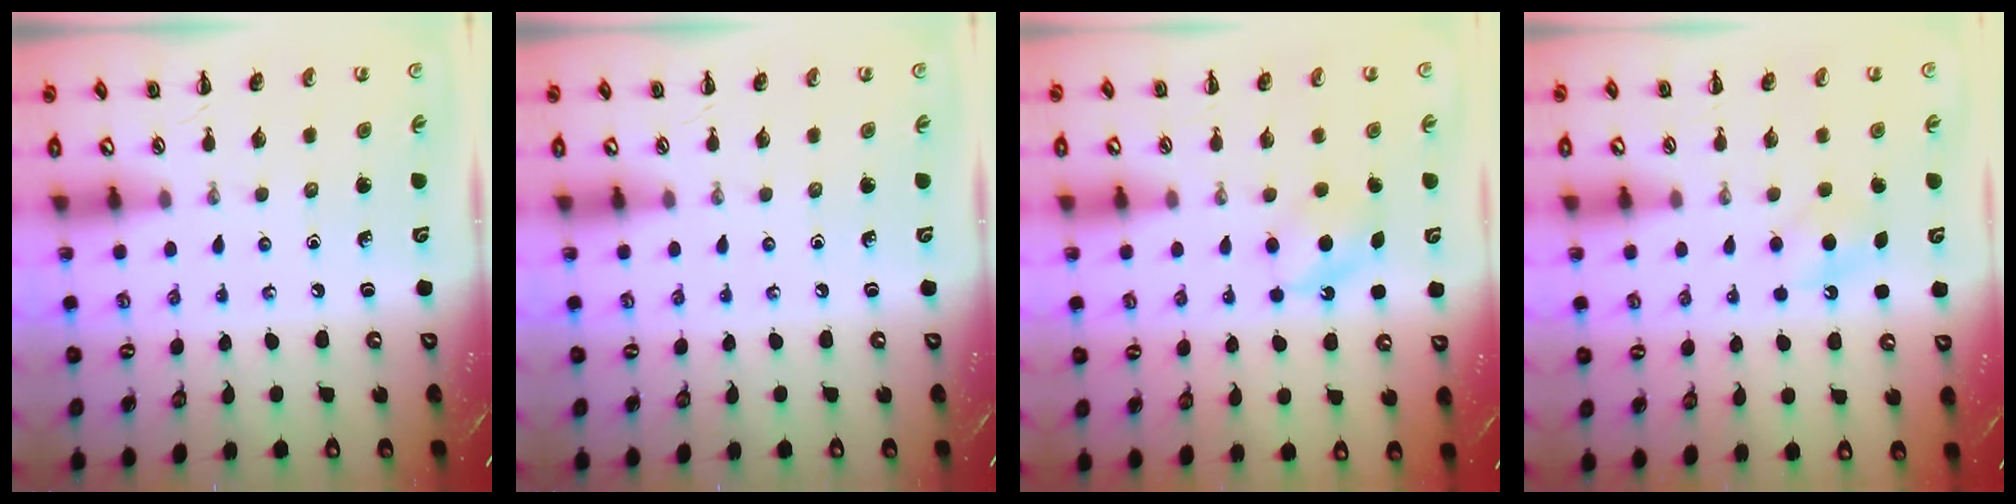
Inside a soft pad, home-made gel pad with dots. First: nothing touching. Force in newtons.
{"total": 0.0}
{"total": 5.6, "press": 5.4, "slide": 1.5}
{"total": 6.6, "press": 6.5, "slide": 1.3}